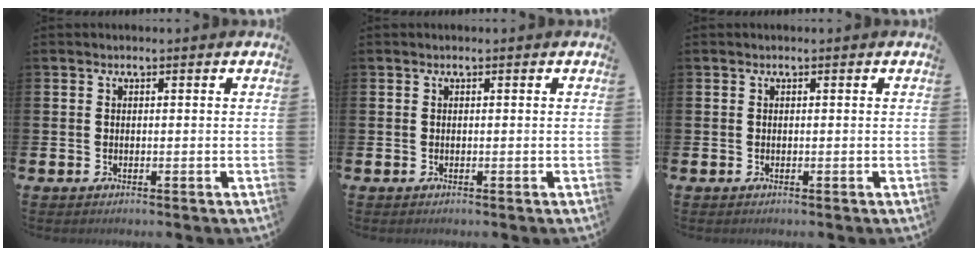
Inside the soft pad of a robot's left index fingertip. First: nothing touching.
{"total": 0.0}
{"total": 0.0}